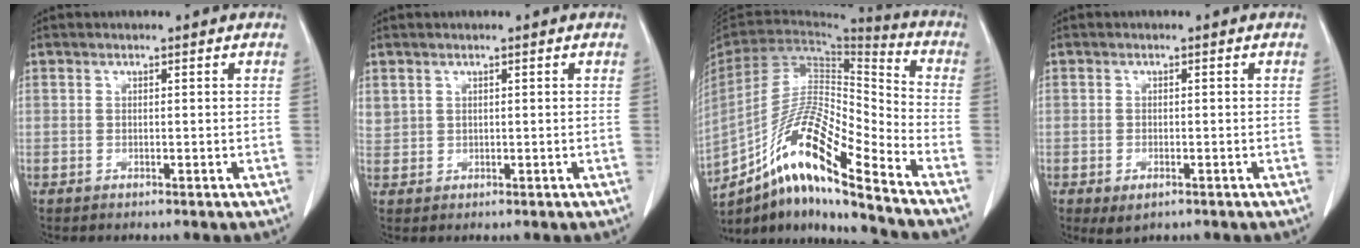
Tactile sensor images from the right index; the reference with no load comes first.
{"total": 2.3, "force": [1.2, 1.8, 0.5], "torque": [-0.011, 0.007, 0.032]}
{"total": 18.0, "force": [-12.8, 1.3, 12.6], "torque": [-0.249, 0.001, -0.234]}
{"total": 2.5, "force": [-1.3, 1.4, 1.7], "torque": [-0.024, -0.004, -0.010]}